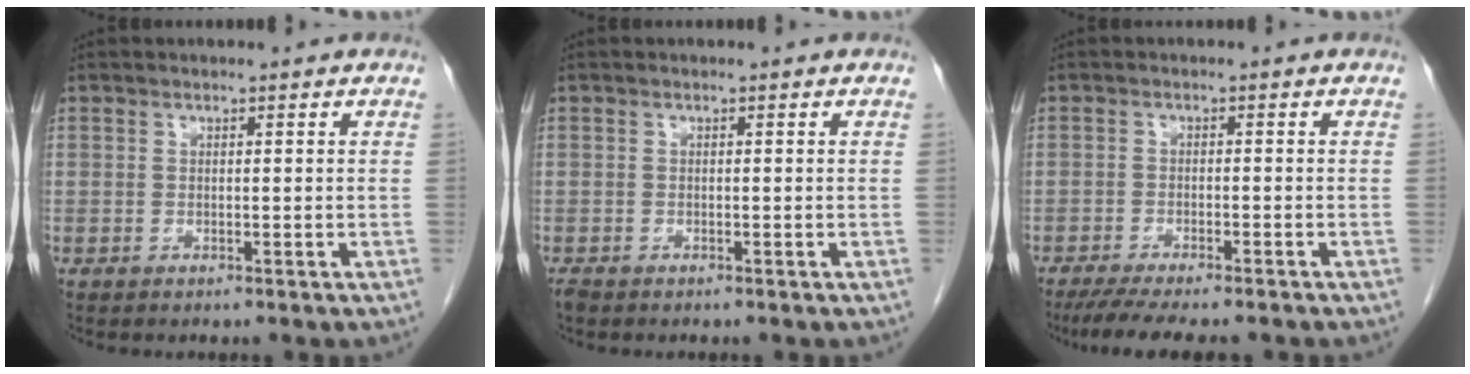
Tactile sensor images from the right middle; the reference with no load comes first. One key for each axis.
{"total": 0.9, "fx": -0.7, "fy": 0.4, "fz": 0.3, "tx": -0.013, "ty": -0.002, "tz": -0.013}
{"total": 9.8, "fx": -8.4, "fy": 1.3, "fz": 5.0, "tx": -0.072, "ty": -0.015, "tz": -0.124}